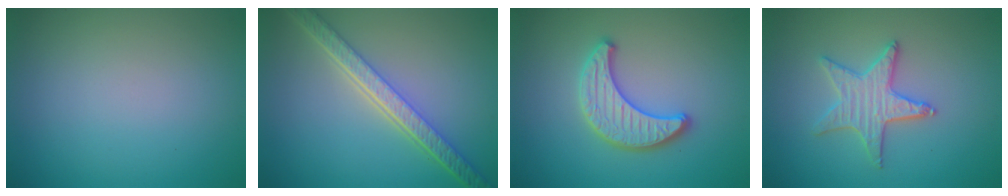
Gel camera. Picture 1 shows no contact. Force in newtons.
{"total": 5.7, "press": 4.3, "slide": 3.7}
{"total": 3.3, "press": 3.3, "slide": 0.2}
{"total": 3.2, "press": 3.2, "slide": 0.5}